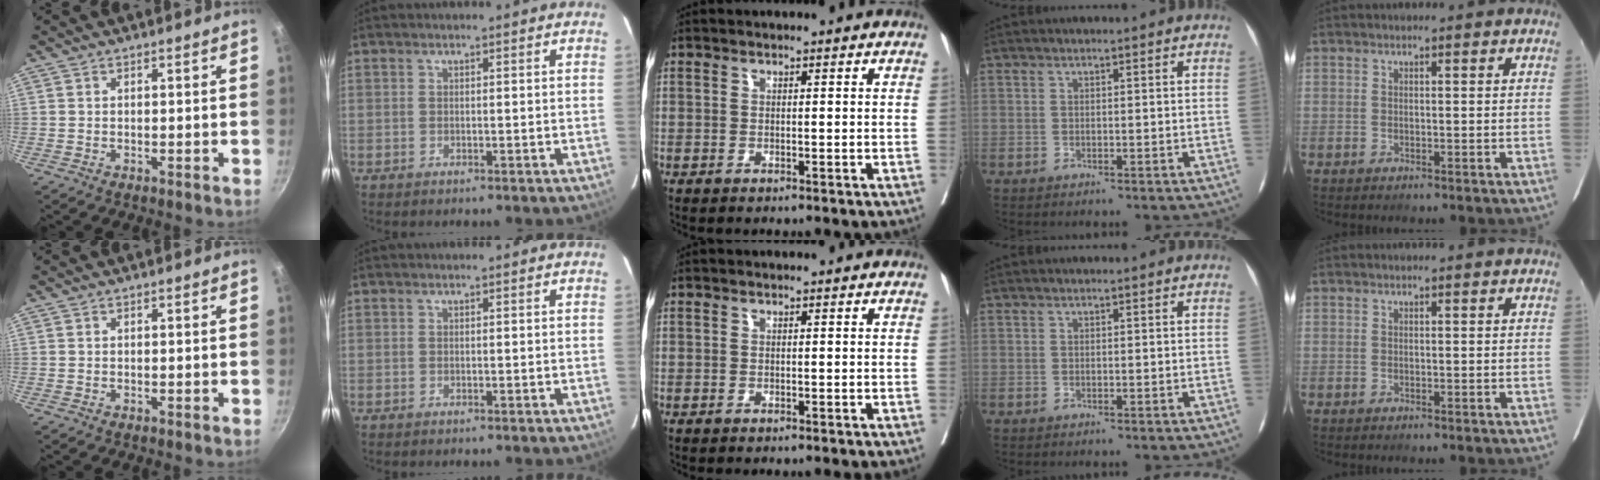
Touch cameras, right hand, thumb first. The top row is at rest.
{}